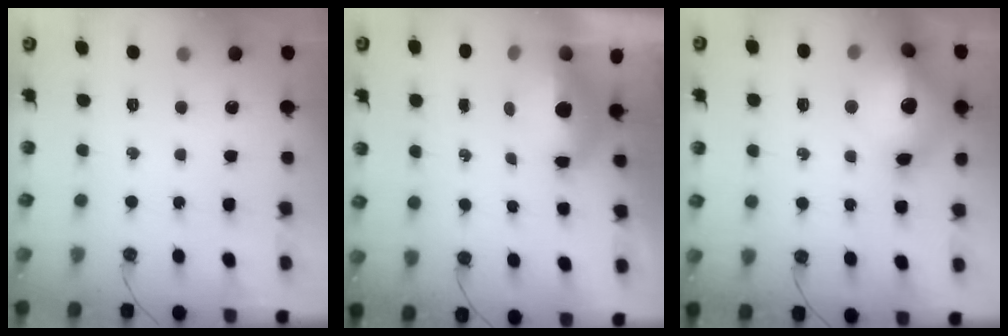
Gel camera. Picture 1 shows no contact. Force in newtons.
{"total": 7.4, "press": 7.4, "slide": 0.9}
{"total": 19.1, "press": 19.0, "slide": 1.7}